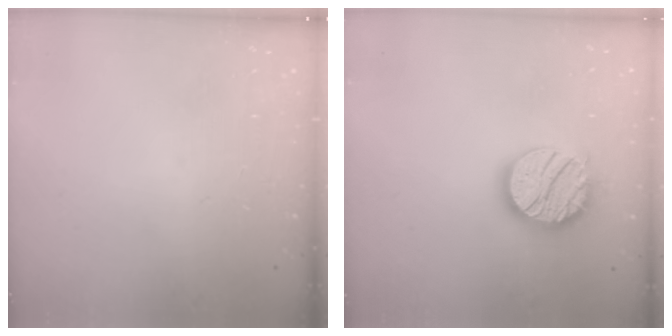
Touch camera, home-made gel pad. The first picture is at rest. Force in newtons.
{"total": 17.0, "press": 17.0, "slide": 1.3}